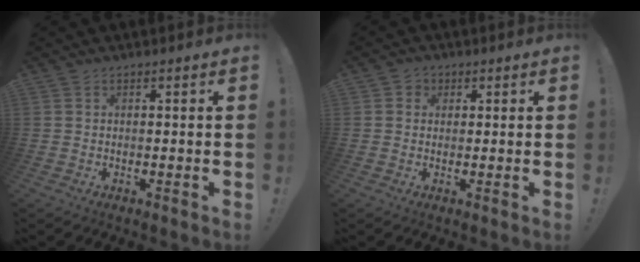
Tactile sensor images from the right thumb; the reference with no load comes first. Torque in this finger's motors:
{"motor_torque": [0.00, 0.00, 0.03, -0.02, 0.00]}